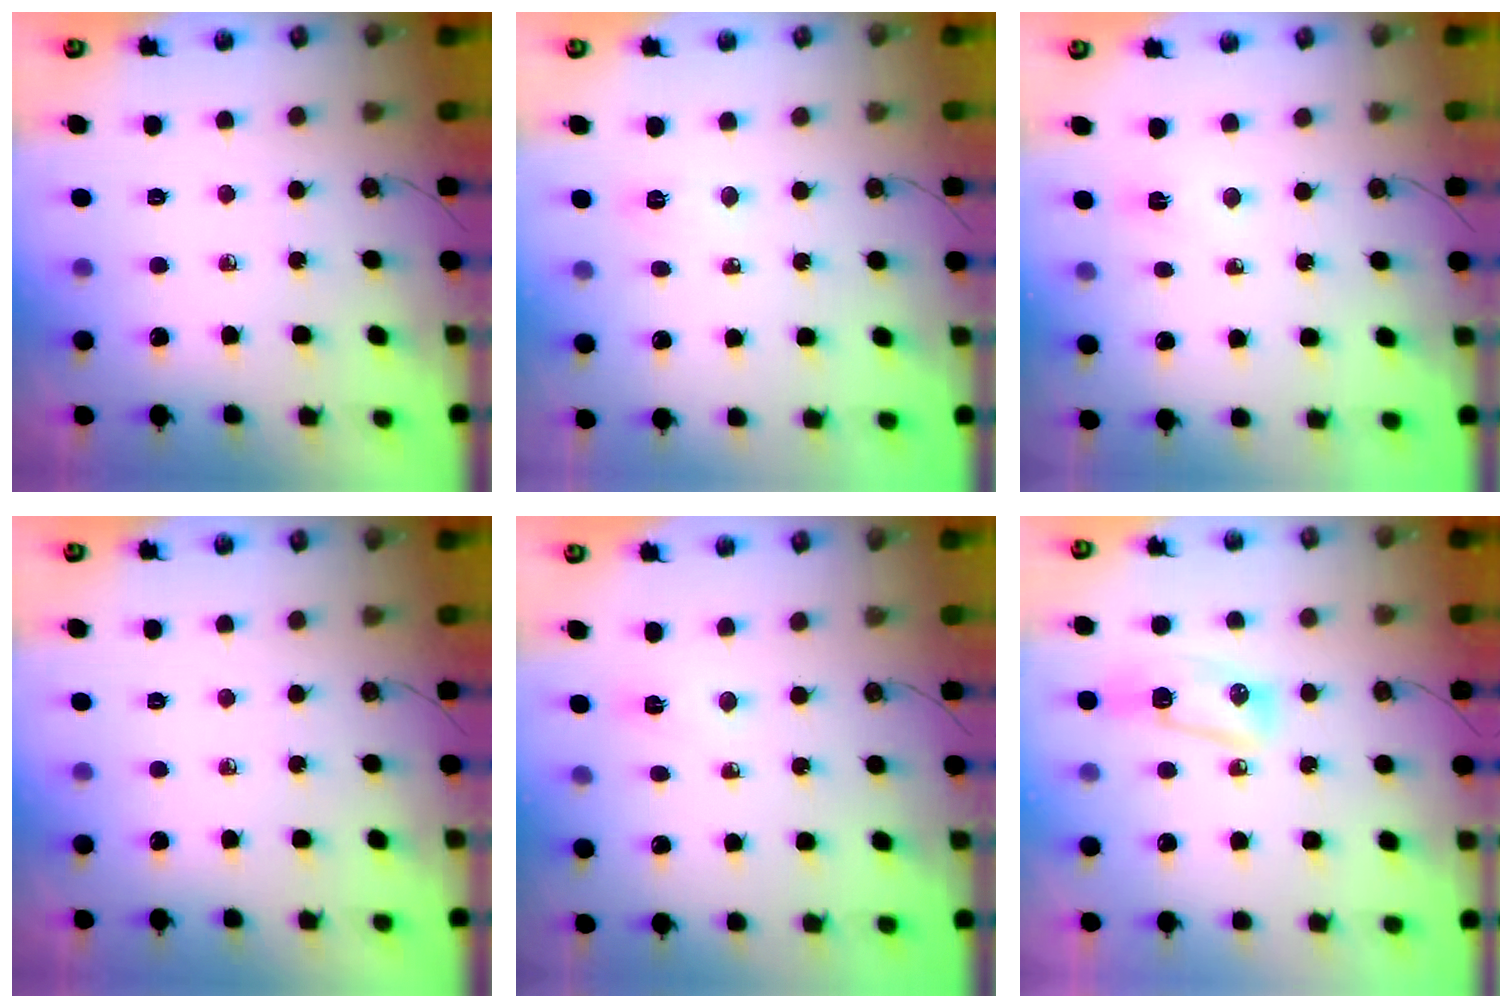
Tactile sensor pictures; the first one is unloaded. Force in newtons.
{"total": 4.8, "press": 4.7, "slide": 0.7}
{"total": 2.4, "press": 2.4, "slide": 0.3}
{"total": 0.0}
{"total": 2.7, "press": 2.7, "slide": 0.4}
{"total": 9.1, "press": 9.0, "slide": 1.1}